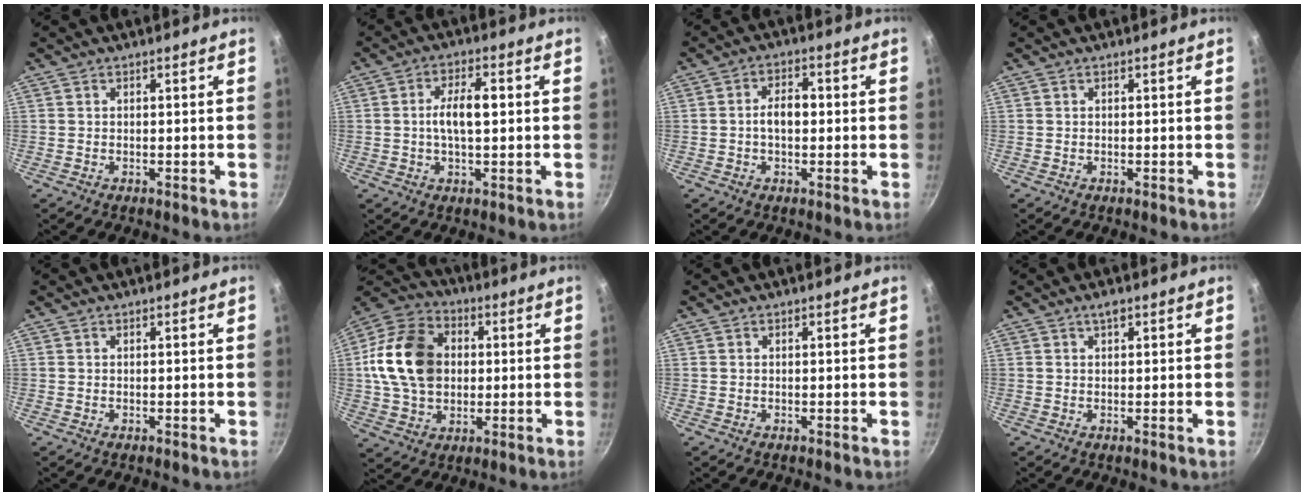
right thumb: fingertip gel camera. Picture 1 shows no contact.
{"total": 6.9, "force": [0.4, 3.0, 6.2], "torque": [-0.107, 0.015, 0.001]}
{"total": 5.0, "force": [-0.2, 3.1, 3.9], "torque": [-0.050, 0.018, -0.009]}
{"total": 0.0}
{"total": 0.0}
{"total": 17.7, "force": [1.7, 13.3, 11.6], "torque": [-0.189, 0.017, 0.021]}
{"total": 0.0}
{"total": 1.7, "force": [0.8, 0.5, 1.4], "torque": [-0.023, -0.005, 0.010]}